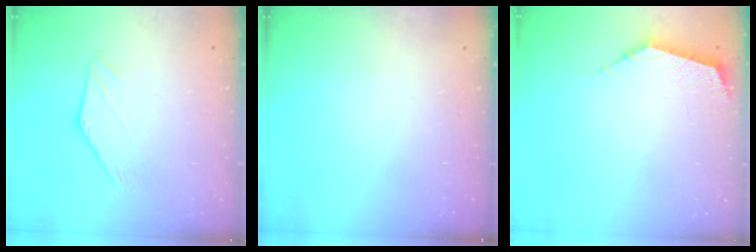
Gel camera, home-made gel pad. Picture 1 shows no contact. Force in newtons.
{"total": 0.0}
{"total": 2.1, "press": 2.1, "slide": 0.5}